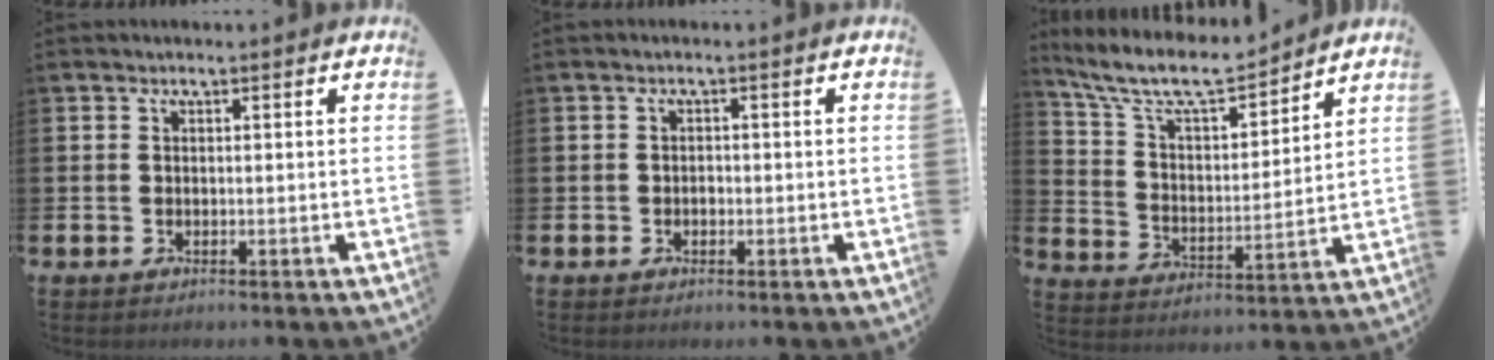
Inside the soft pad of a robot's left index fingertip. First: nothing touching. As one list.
[{"total": 0.9, "force": [-0.3, 0.8, 0.4], "torque": [-0.008, 0.003, -0.006]}, {"total": 8.9, "force": [8.1, 2.1, 3.1], "torque": [-0.102, -0.048, 0.143]}]